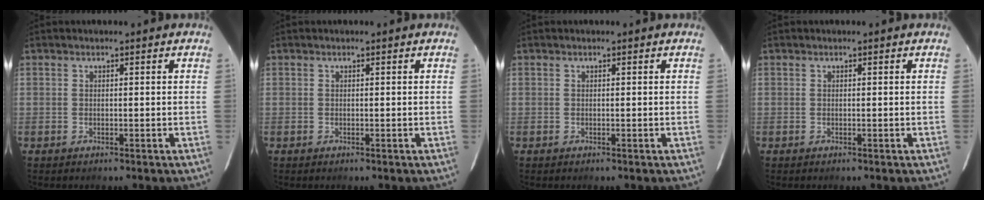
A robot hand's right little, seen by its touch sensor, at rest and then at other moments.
{"total": 0.0}
{"total": 0.0}
{"total": 0.0}